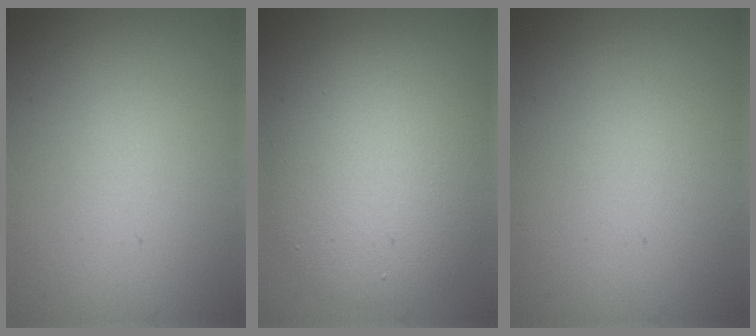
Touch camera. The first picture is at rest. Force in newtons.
{"total": 7.9, "press": 7.9, "slide": 0.8}
{"total": 0.0}